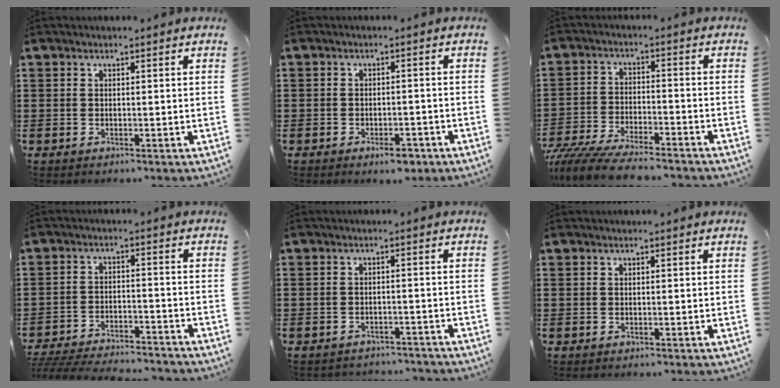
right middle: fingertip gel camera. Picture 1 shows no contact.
{"total": 2.6, "force": [-2.1, 1.2, 0.9], "torque": [-0.017, 0.005, -0.042]}
{"total": 7.1, "force": [-6.8, 0.5, 2.0], "torque": [-0.045, 0.002, -0.131]}
{"total": 5.7, "force": [-5.6, 0.3, 1.1], "torque": [-0.027, 0.001, -0.112]}
{"total": 2.2, "force": [-2.1, 0.3, -0.1], "torque": [-0.006, -0.002, -0.046]}
{"total": 0.0}